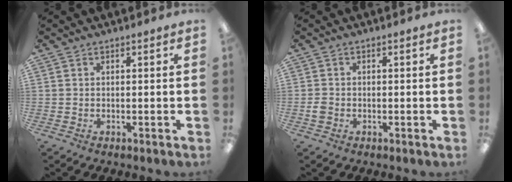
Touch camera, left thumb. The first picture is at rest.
{"total": 1.8, "force": [-0.4, 1.5, 0.9], "torque": [-0.015, 0.004, -0.008]}